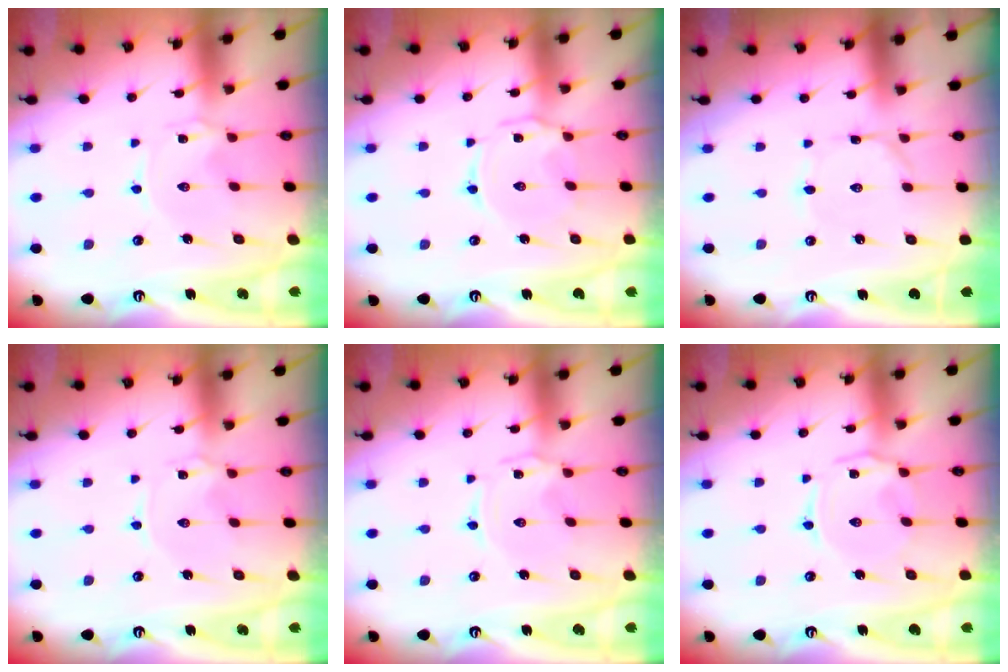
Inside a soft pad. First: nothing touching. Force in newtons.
{"total": 3.3, "press": 3.3, "slide": 0.2}
{"total": 0.6, "press": 0.6, "slide": 0.0}
{"total": 0.0}
{"total": 0.9, "press": 0.8, "slide": 0.3}
{"total": 2.9, "press": 2.9, "slide": 0.5}